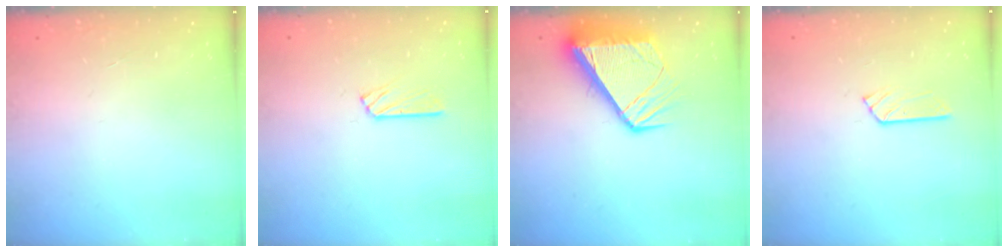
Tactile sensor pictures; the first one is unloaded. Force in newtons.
{"total": 6.1, "press": 6.1, "slide": 0.3}
{"total": 12.6, "press": 12.6, "slide": 1.5}
{"total": 3.3, "press": 3.3, "slide": 0.3}